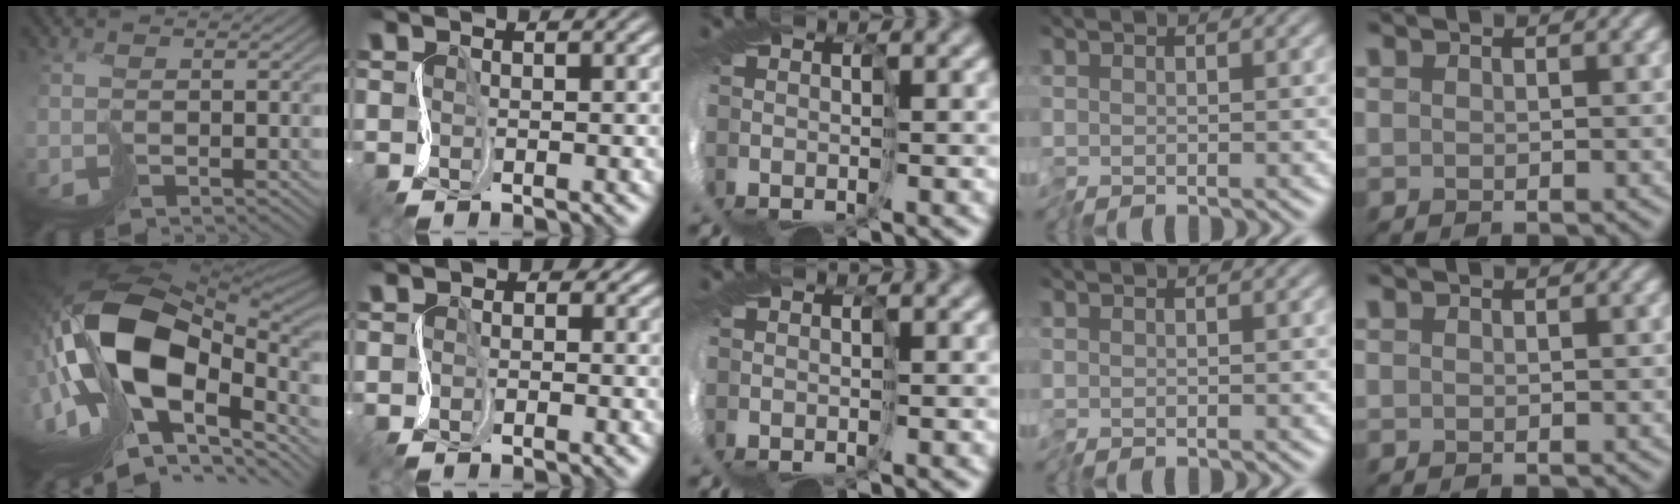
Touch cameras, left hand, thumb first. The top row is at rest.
{"thumb": {"total": 19.9, "force": [-2.2, 11.5, 16.2], "torque": [-0.341, -0.008, -0.042]}, "index": {"total": 1.7, "force": [-0.1, 1.4, 1.0], "torque": [-0.003, 0.001, -0.008]}}